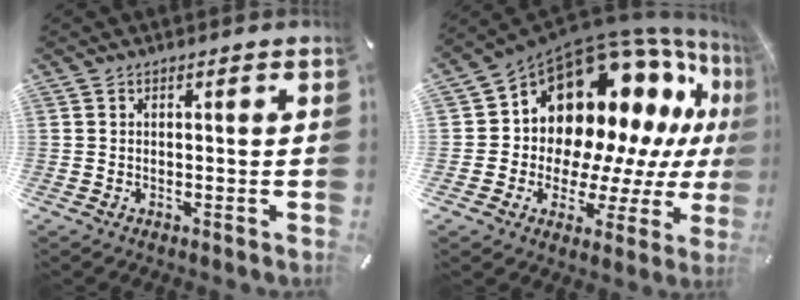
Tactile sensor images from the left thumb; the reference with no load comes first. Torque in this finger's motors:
{"motor_torque": [2.50, 2.50, 2.05, -0.72, 0.23]}